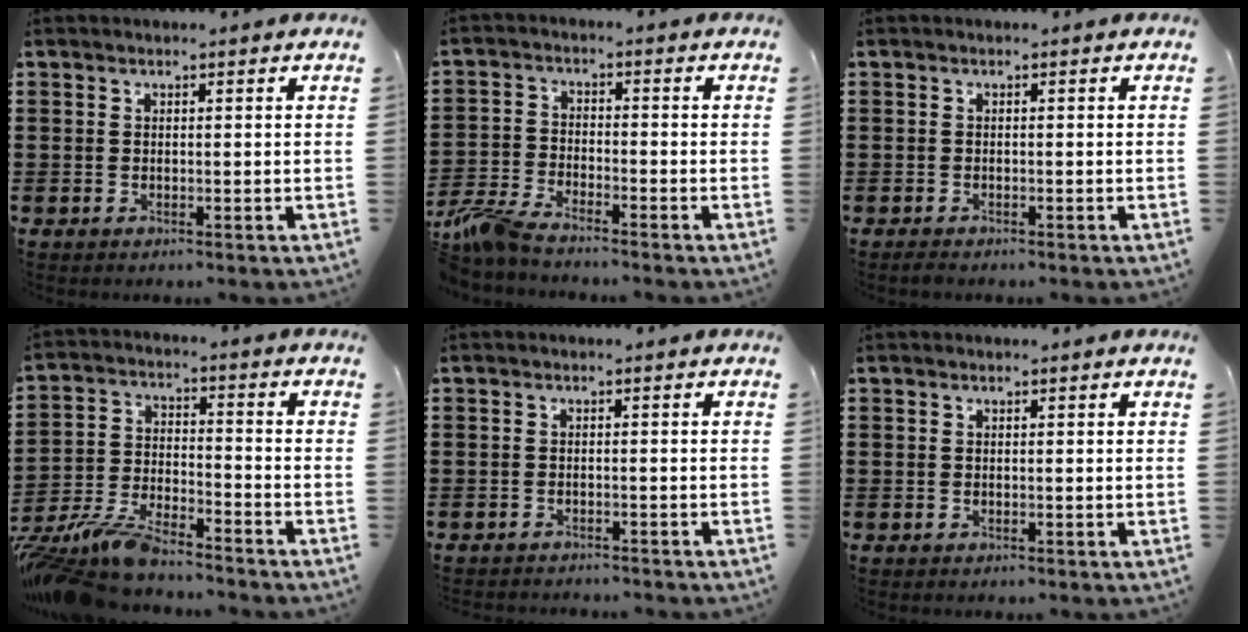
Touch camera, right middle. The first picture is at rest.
{"total": 5.2, "force": [-4.6, 0.8, 2.3], "torque": [-0.072, -0.008, -0.096]}
{"total": 0.7, "force": [-0.6, 0.2, 0.2], "torque": [-0.004, -0.003, -0.012]}
{"total": 8.5, "force": [-7.9, 1.2, 2.7], "torque": [-0.064, 0.008, -0.159]}
{"total": 1.0, "force": [-1.0, -0.1, 0.0], "torque": [-0.003, 0.001, -0.022]}
{"total": 0.0}